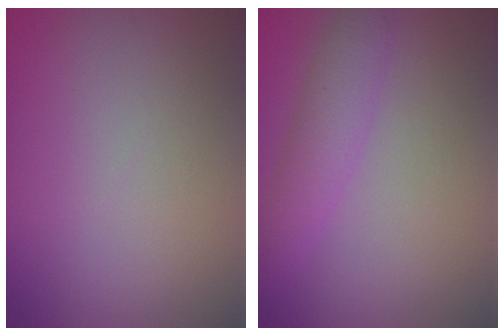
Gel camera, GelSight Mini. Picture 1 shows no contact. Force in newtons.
{"total": 3.0, "press": 3.0, "slide": 0.1}